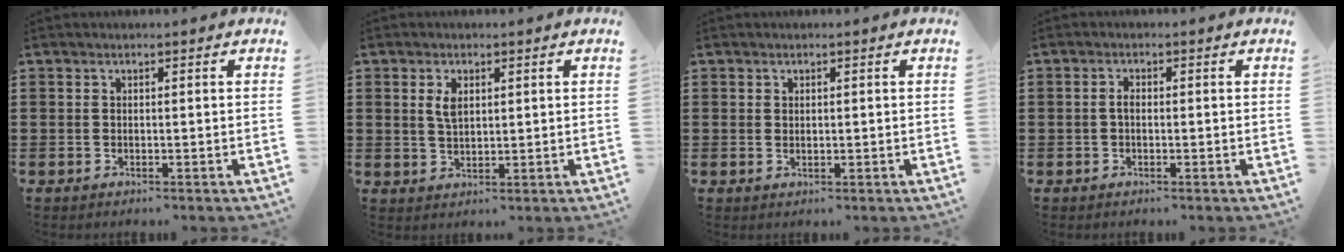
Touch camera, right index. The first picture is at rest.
{"total": 2.8, "force": [1.2, 1.4, 2.1], "torque": [-0.047, 0.006, 0.021]}
{"total": 0.7, "force": [0.4, 0.5, 0.2], "torque": [-0.007, 0.004, 0.008]}
{"total": 1.2, "force": [-0.1, 0.6, 1.0], "torque": [-0.019, 0.001, -0.002]}